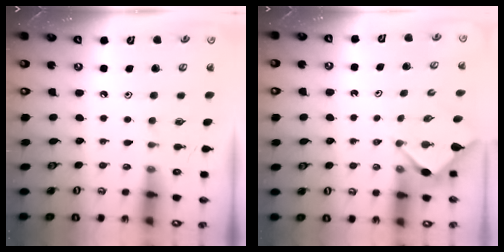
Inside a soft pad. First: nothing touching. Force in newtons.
{"total": 2.9, "press": 2.9, "slide": 0.3}